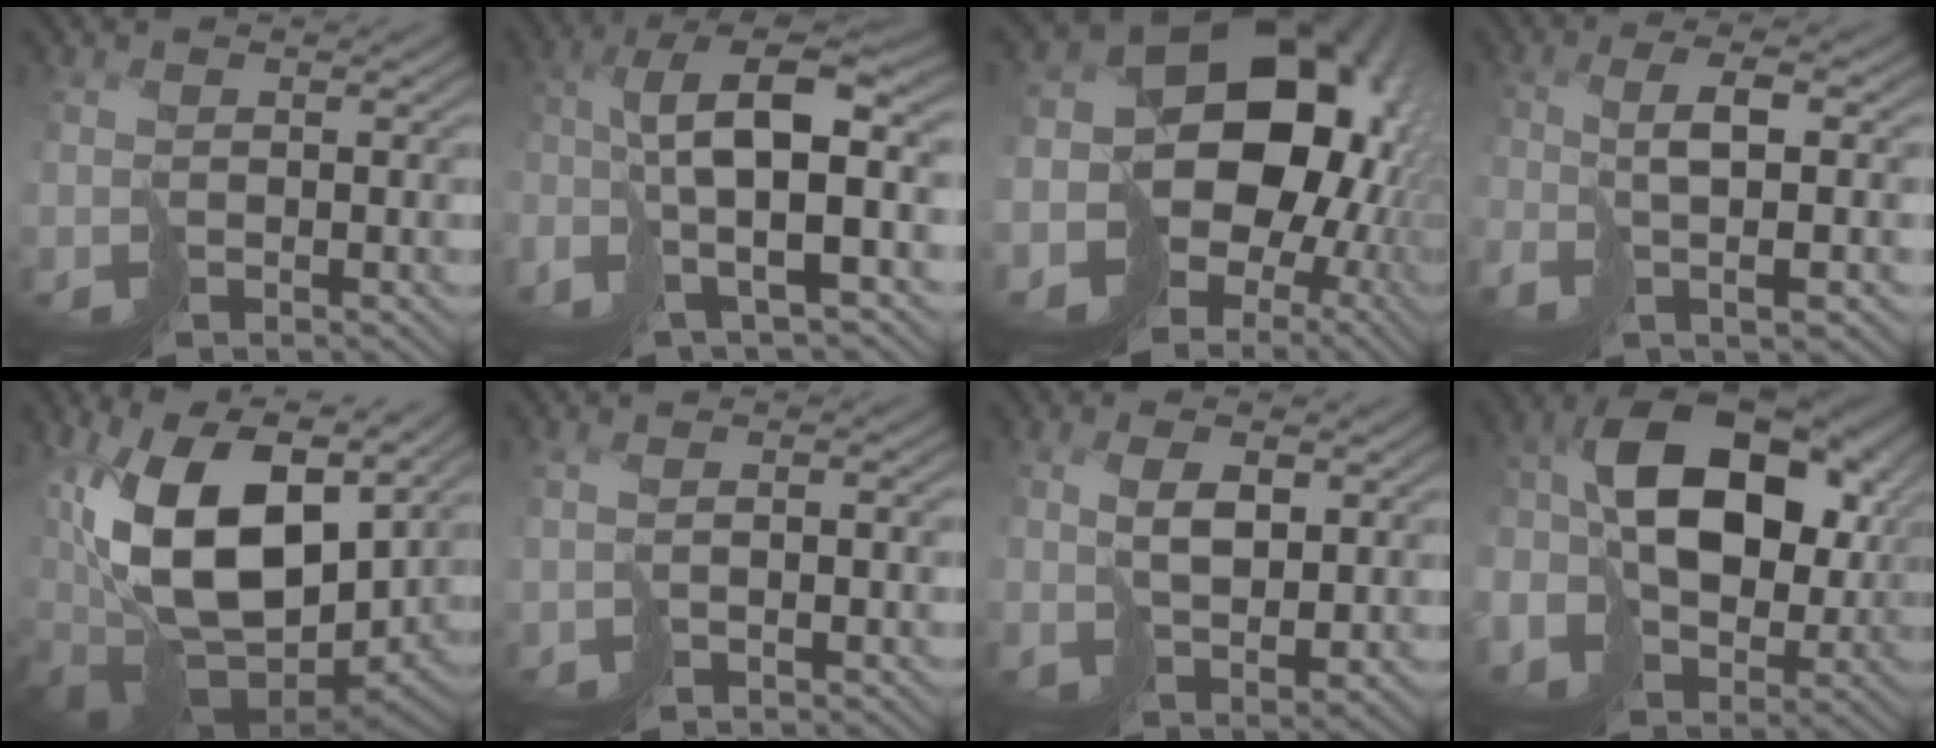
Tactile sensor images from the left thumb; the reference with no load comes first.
{"total": 11.3, "force": [-2.3, 3.5, 10.5], "torque": [-0.221, -0.002, -0.039]}
{"total": 17.2, "force": [0.1, 13.5, 10.5], "torque": [-0.207, -0.038, 0.038]}
{"total": 5.6, "force": [-0.7, 0.7, 5.5], "torque": [-0.104, 0.005, -0.013]}
{"total": 18.0, "force": [4.7, 9.3, 14.7], "torque": [-0.294, -0.009, 0.091]}
{"total": 1.4, "force": [-0.4, 0.5, 1.3], "torque": [-0.035, -0.002, -0.005]}
{"total": 4.5, "force": [2.3, 1.7, 3.5], "torque": [-0.076, -0.001, 0.054]}
{"total": 14.6, "force": [1.4, 9.9, 10.6], "torque": [-0.183, -0.005, 0.038]}